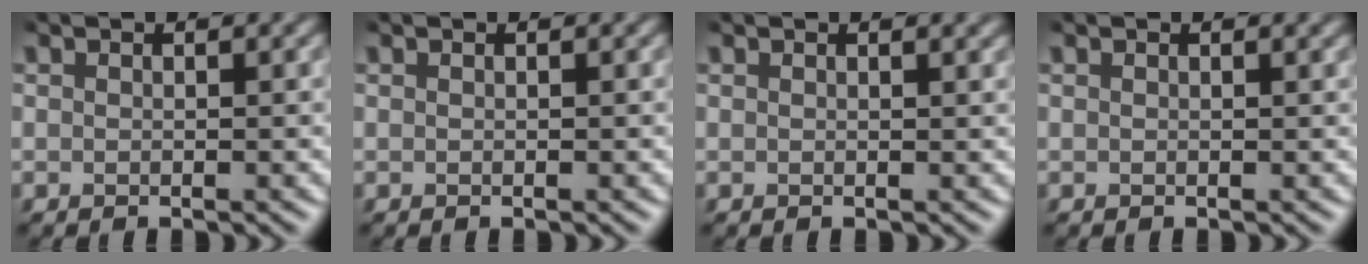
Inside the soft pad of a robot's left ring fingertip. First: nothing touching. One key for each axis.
{"total": 0.0}
{"total": 2.0, "fx": 1.3, "fy": 0.8, "fz": 1.3, "tx": -0.005, "ty": 0.018, "tz": 0.005}
{"total": 1.0, "fx": 0.6, "fy": 0.4, "fz": 0.6, "tx": -0.001, "ty": 0.009, "tz": 0.000}